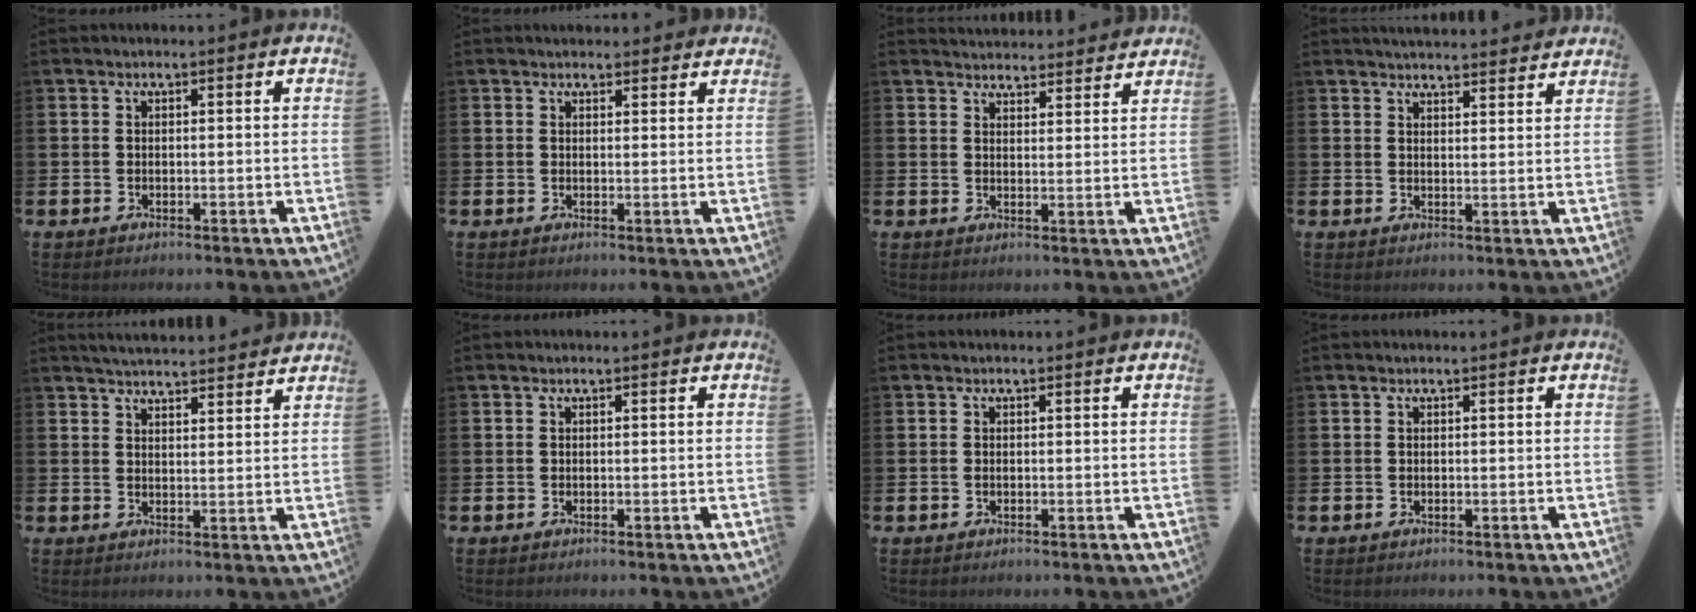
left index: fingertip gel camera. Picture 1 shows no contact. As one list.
[{"total": 1.9, "force": [1.8, 0.7, -0.1], "torque": [0.012, -0.005, 0.032]}, {"total": 3.8, "force": [3.8, 0.6, -0.1], "torque": [0.006, -0.027, 0.067]}, {"total": 3.8, "force": [3.8, 0.1, 0.1], "torque": [-0.006, -0.022, 0.068]}, {"total": 4.0, "force": [4.0, 0.1, 0.3], "torque": [-0.010, -0.025, 0.072]}, {"total": 0.0}, {"total": 0.0}, {"total": 0.0}]